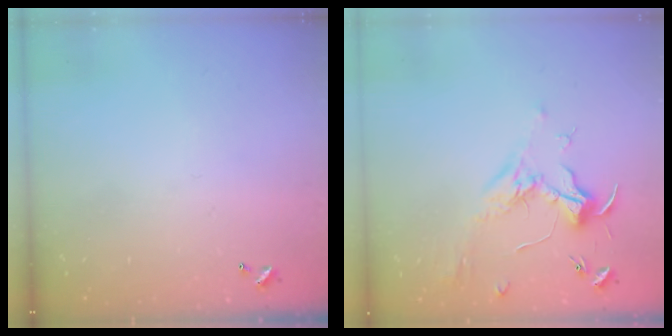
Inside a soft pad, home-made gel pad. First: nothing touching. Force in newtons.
{"total": 1.8, "press": 1.7, "slide": 0.6}